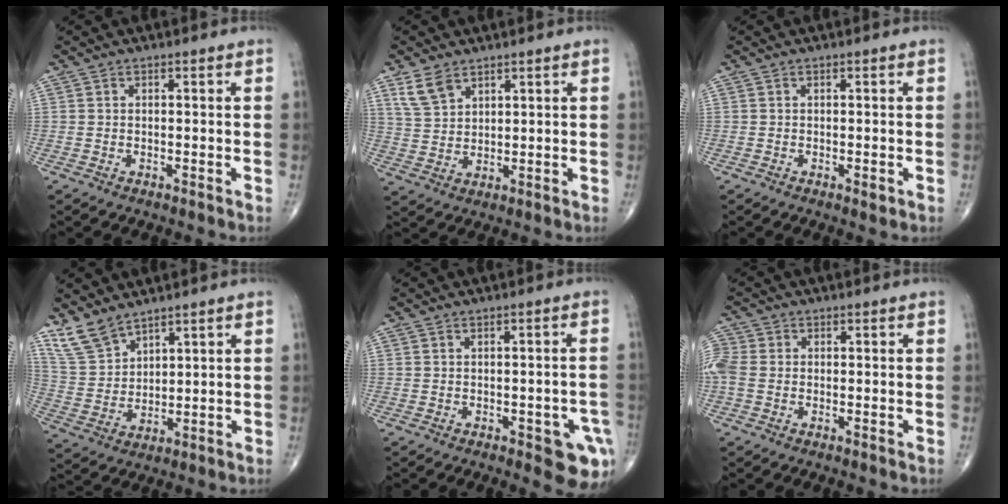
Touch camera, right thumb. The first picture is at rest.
{"total": 5.6, "force": [3.7, 3.2, 2.7], "torque": [-0.044, -0.015, 0.082]}
{"total": 0.8, "force": [-0.3, 0.4, 0.7], "torque": [-0.006, -0.002, -0.005]}
{"total": 7.4, "force": [6.2, 3.0, 2.6], "torque": [-0.051, -0.026, 0.143]}
{"total": 8.3, "force": [-3.3, 3.1, 7.0], "torque": [-0.057, 0.006, -0.036]}
{"total": 4.8, "force": [-0.3, 3.8, 3.1], "torque": [-0.086, 0.011, -0.010]}